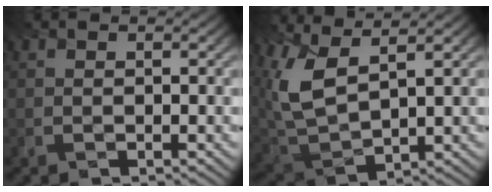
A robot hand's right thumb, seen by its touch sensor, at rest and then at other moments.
{"total": 9.2, "force": [4.0, 4.0, 7.2], "torque": [-0.193, 0.008, 0.083]}